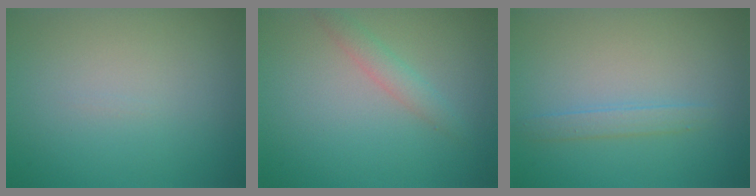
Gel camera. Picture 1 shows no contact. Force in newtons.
{"total": 1.8, "press": 1.8, "slide": 0.0}
{"total": 1.4, "press": 1.4, "slide": 0.0}